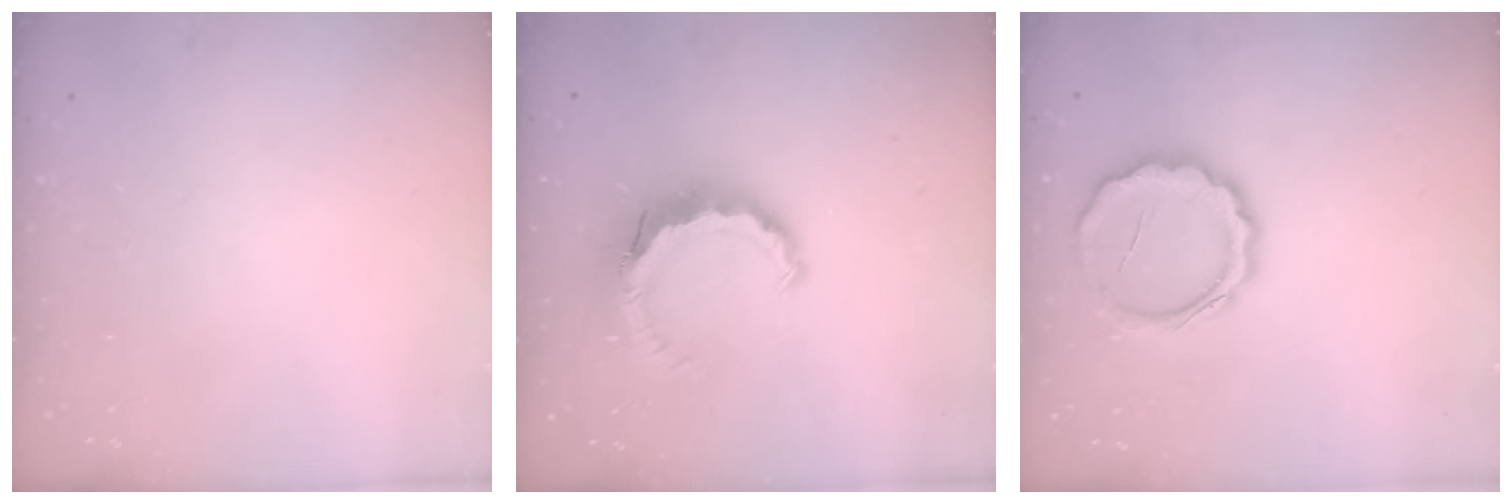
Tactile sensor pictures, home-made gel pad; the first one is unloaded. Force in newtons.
{"total": 8.9, "press": 8.7, "slide": 1.4}
{"total": 10.6, "press": 10.6, "slide": 0.7}